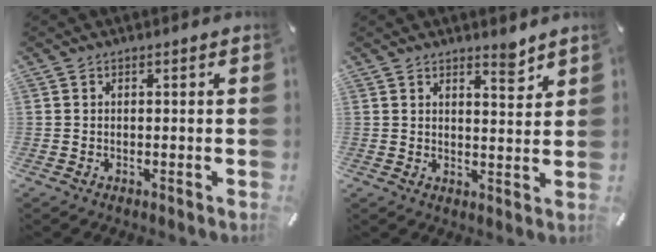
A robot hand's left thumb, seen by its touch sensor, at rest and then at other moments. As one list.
[{"total": 4.5, "force": [3.8, 1.3, 2.0], "torque": [-0.008, -0.035, 0.060]}]